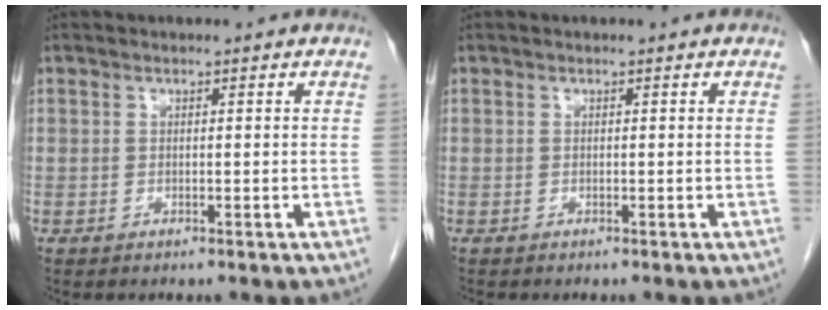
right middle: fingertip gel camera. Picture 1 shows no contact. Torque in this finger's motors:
{"motor_torque": [0.04, 0.04, 0.00, -0.01]}